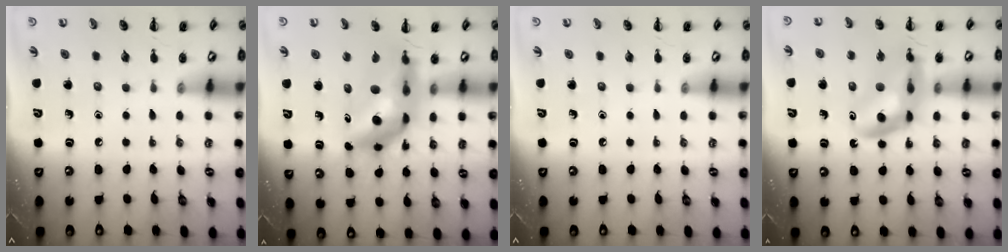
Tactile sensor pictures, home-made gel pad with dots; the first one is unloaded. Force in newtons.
{"total": 10.8, "press": 10.3, "slide": 3.2}
{"total": 0.0}
{"total": 12.3, "press": 11.9, "slide": 3.3}